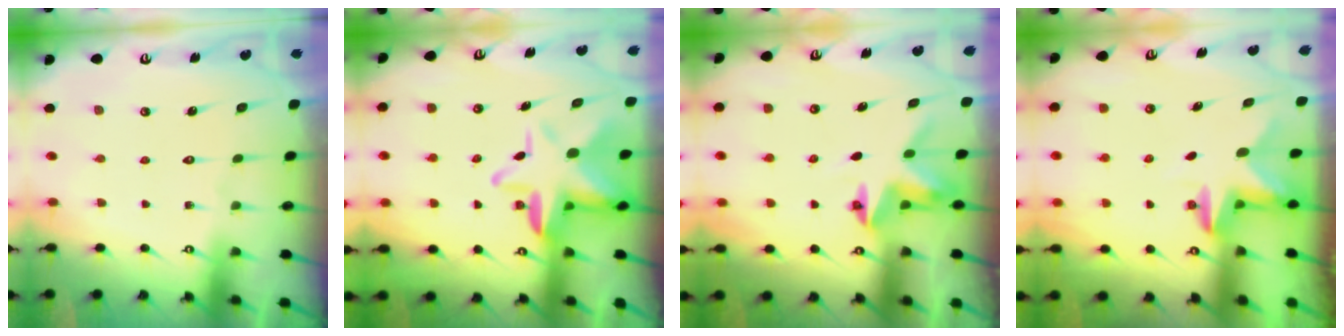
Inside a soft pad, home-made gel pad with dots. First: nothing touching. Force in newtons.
{"total": 11.1, "press": 11.0, "slide": 1.8}
{"total": 3.9, "press": 3.8, "slide": 0.4}
{"total": 2.7, "press": 2.7, "slide": 0.5}